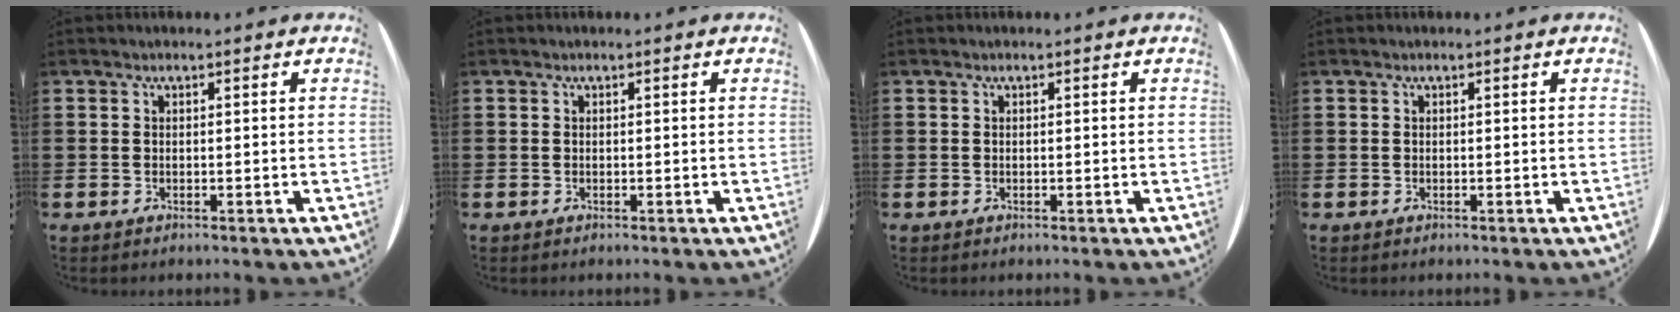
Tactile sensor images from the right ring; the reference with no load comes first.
{"total": 0.0}
{"total": 0.0}
{"total": 0.0}